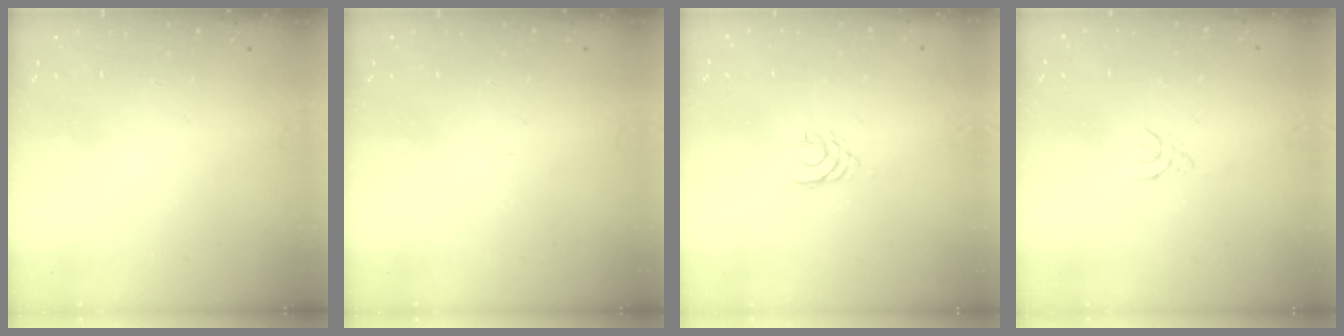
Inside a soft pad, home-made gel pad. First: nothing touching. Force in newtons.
{"total": 0.0}
{"total": 2.4, "press": 2.3, "slide": 0.4}
{"total": 1.8, "press": 1.7, "slide": 0.5}